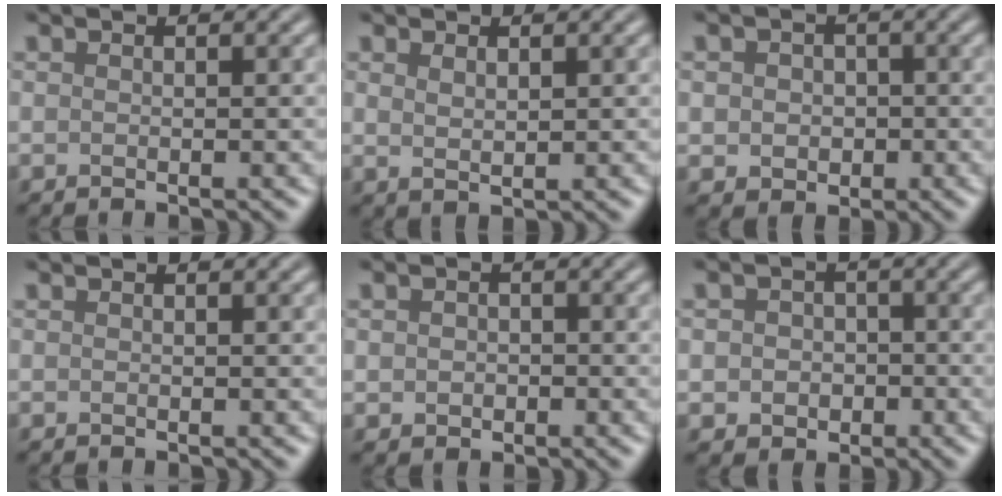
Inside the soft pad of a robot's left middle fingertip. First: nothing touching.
{"total": 1.2, "force": [0.7, 0.5, 0.9], "torque": [-0.020, -0.004, 0.018]}
{"total": 2.9, "force": [-0.1, 2.5, 1.4], "torque": [-0.015, -0.005, -0.007]}
{"total": 0.0}
{"total": 1.5, "force": [-0.2, 1.3, 0.7], "torque": [-0.009, -0.004, -0.004]}
{"total": 3.1, "force": [-0.4, 2.8, 1.3], "torque": [-0.004, -0.005, -0.014]}